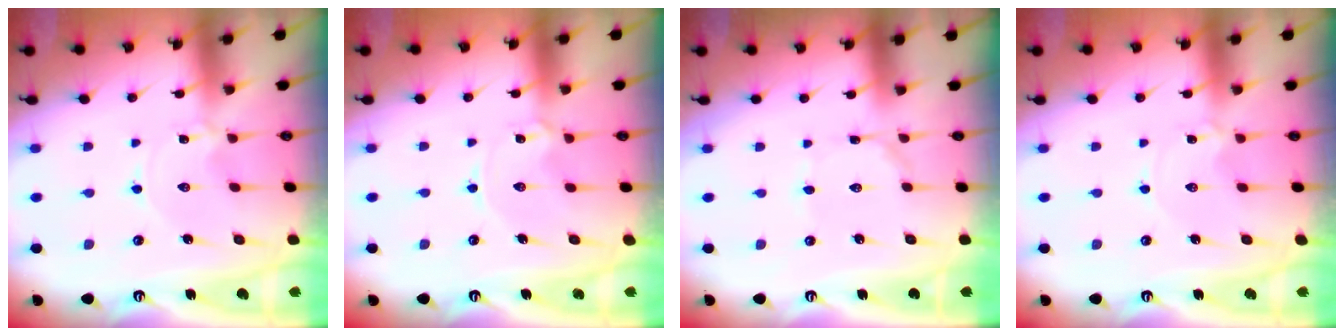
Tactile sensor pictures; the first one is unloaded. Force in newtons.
{"total": 1.4, "press": 1.3, "slide": 0.1}
{"total": 1.4, "press": 1.4, "slide": 0.1}
{"total": 1.5, "press": 1.5, "slide": 0.2}